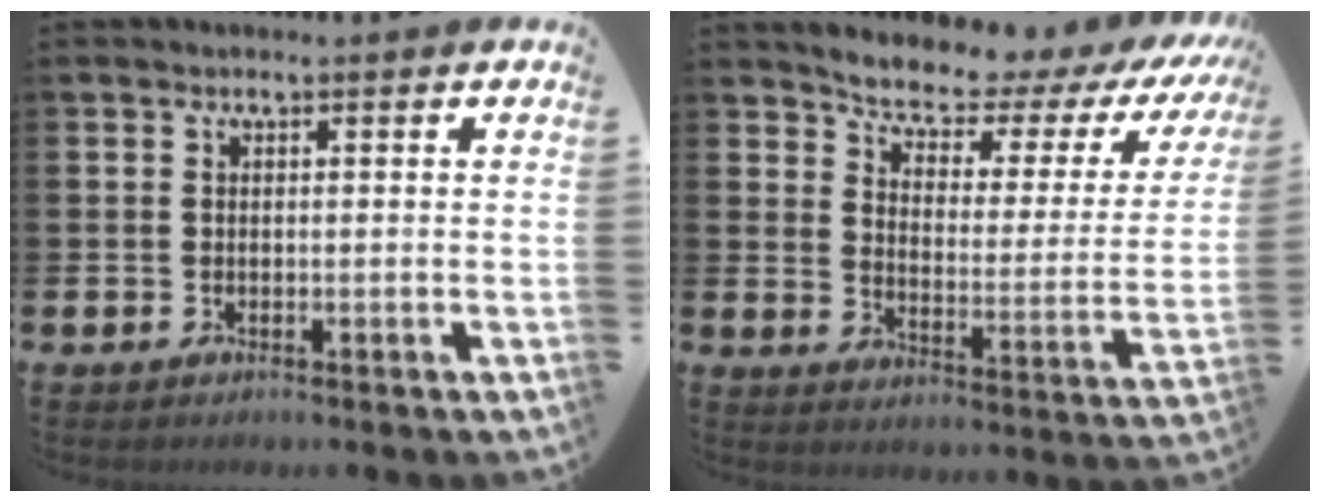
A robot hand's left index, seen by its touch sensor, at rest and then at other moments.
{"total": 5.7, "force": [5.3, 1.5, 1.7], "torque": [-0.054, -0.049, 0.081]}